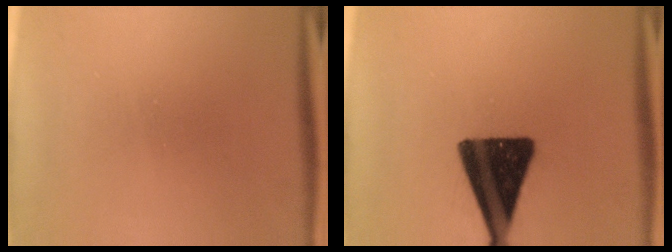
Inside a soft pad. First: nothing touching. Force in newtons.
{"total": 15.8}